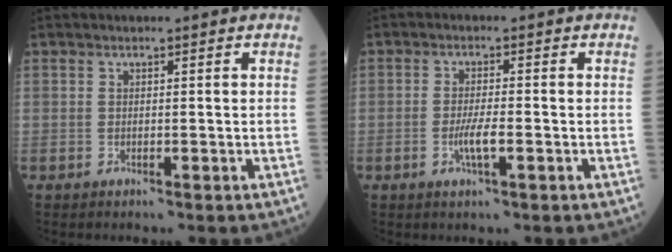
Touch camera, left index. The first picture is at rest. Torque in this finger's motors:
{"motor_torque": [0.66, 0.25, 0.09, 0.03]}